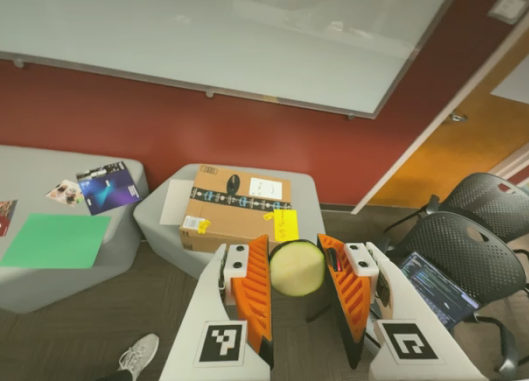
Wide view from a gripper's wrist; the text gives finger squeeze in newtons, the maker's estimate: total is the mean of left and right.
{"total": 10.2, "left": 10.7, "right": 9.8}